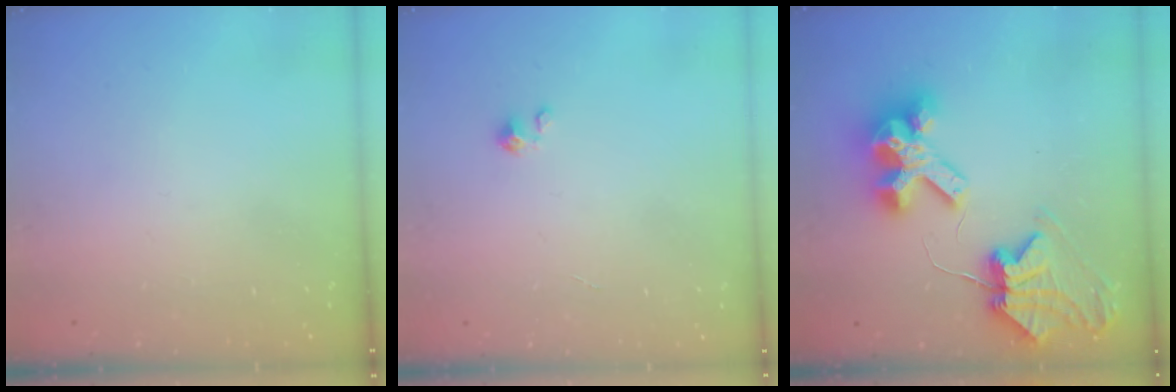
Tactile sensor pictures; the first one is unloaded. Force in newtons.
{"total": 0.9, "press": 0.9, "slide": 0.1}
{"total": 12.5, "press": 12.4, "slide": 1.7}